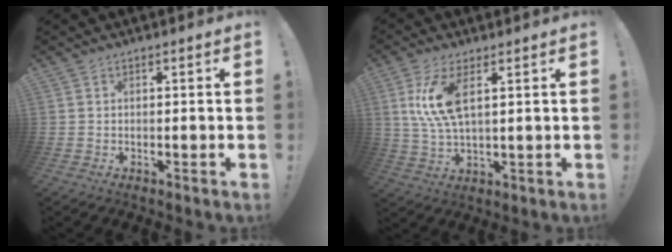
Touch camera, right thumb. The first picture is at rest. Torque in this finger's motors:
{"motor_torque": [0.58, 1.63, 0.62, -0.35, 0.13]}